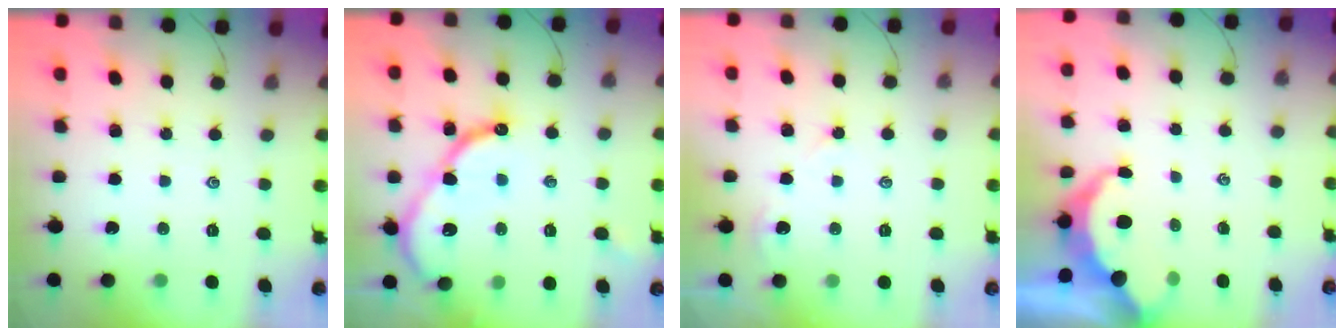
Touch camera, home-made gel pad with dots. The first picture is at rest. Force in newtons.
{"total": 13.0, "press": 12.9, "slide": 1.2}
{"total": 2.8, "press": 2.8, "slide": 0.4}
{"total": 4.9, "press": 4.8, "slide": 0.5}